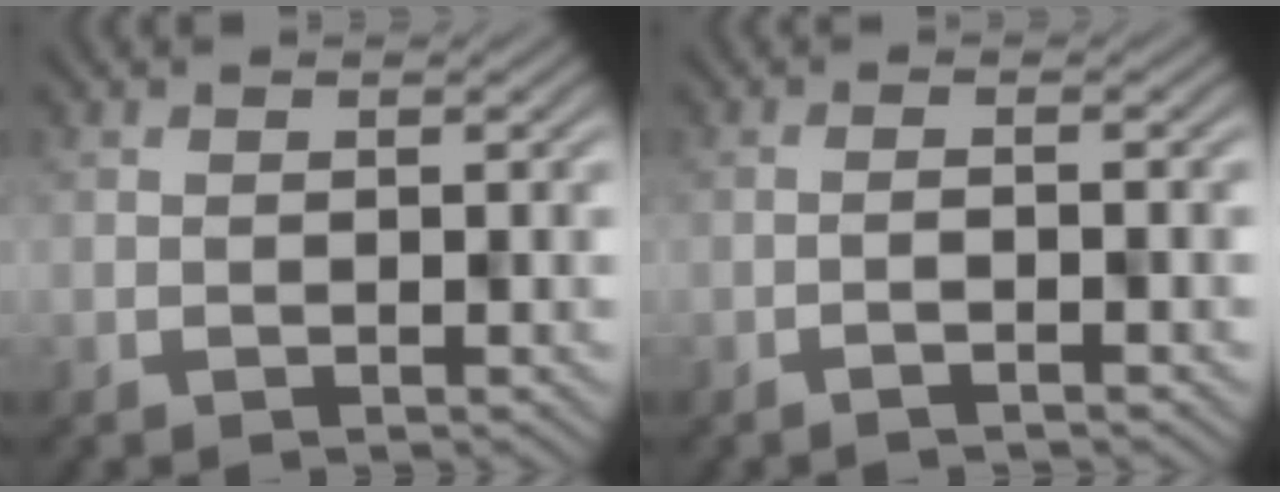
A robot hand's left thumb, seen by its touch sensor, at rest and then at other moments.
{"total": 1.5, "force": [-0.9, 0.0, 1.2], "torque": [-0.015, 0.013, -0.026]}